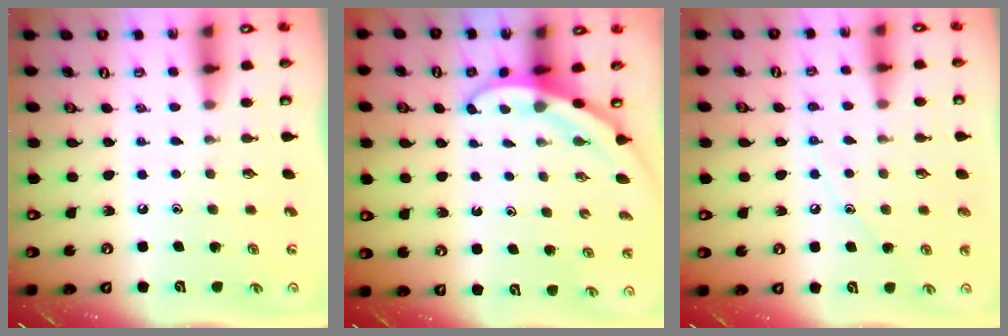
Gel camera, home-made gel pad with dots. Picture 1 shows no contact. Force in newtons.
{"total": 3.1, "press": 3.1, "slide": 0.2}
{"total": 7.2, "press": 7.1, "slide": 0.8}